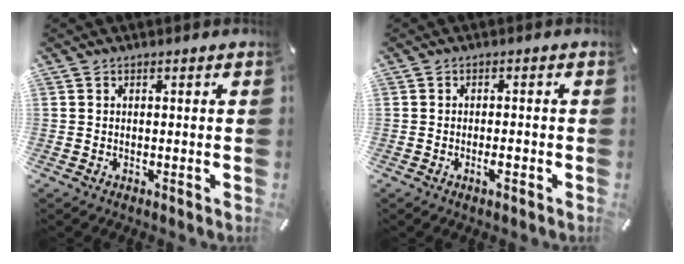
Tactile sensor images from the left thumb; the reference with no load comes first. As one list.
[{"total": 2.5, "force": [-1.0, 0.8, 2.1], "torque": [-0.036, 0.004, -0.019]}]